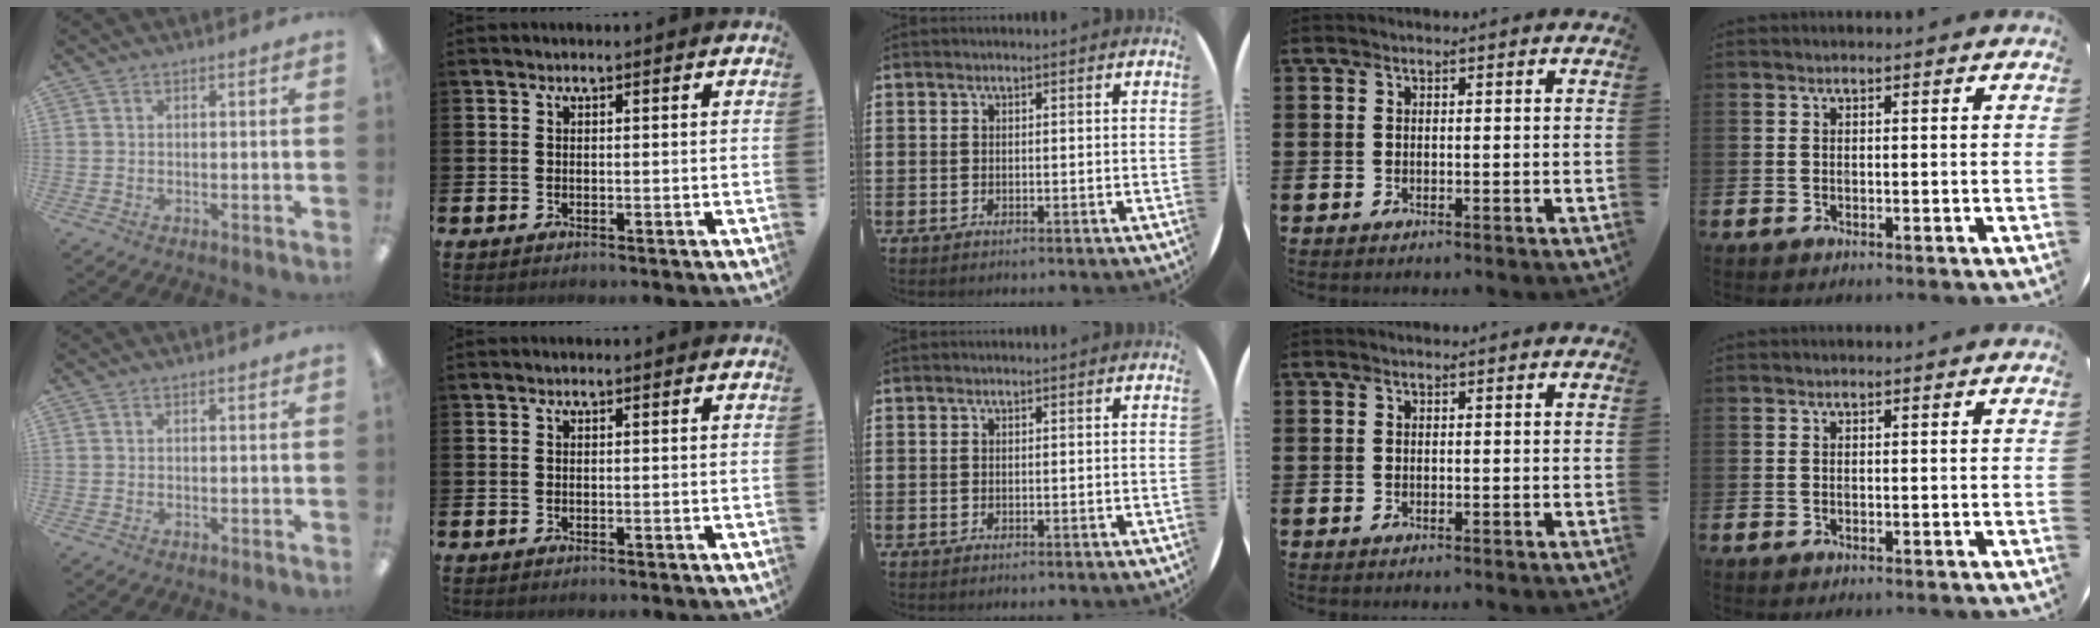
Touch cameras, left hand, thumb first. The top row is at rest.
{}